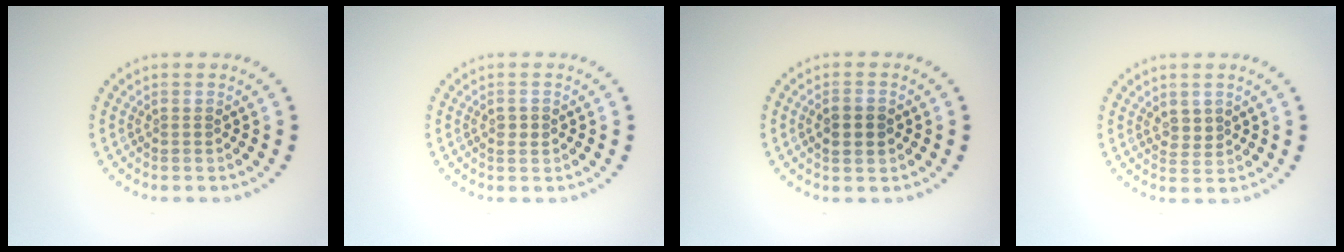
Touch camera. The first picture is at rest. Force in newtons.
{"total": 0.9, "press": 0.9, "slide": 0.2}
{"total": 2.4, "press": 2.4, "slide": 0.1}
{"total": 1.5, "press": 1.3, "slide": 0.7}